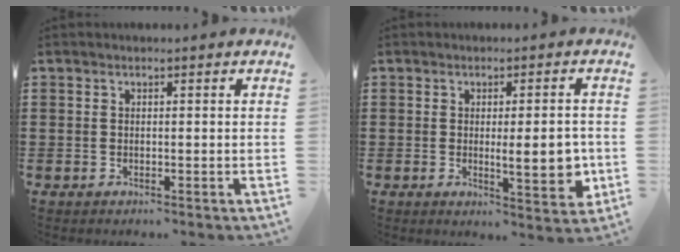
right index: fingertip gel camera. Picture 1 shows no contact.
{"total": 7.0, "force": [-0.6, 1.9, 6.7], "torque": [-0.089, -0.012, -0.011]}